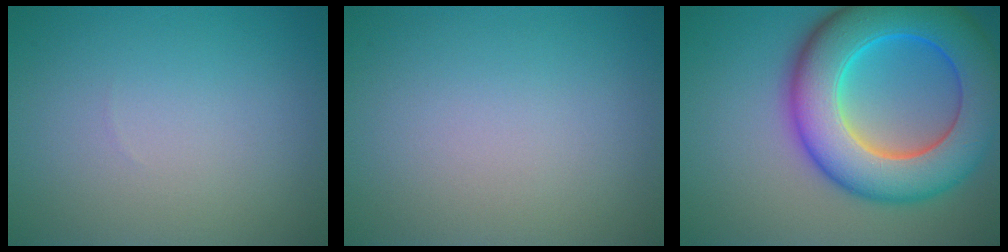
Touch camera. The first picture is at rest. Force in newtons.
{"total": 0.0}
{"total": 12.2, "press": 12.2, "slide": 0.2}